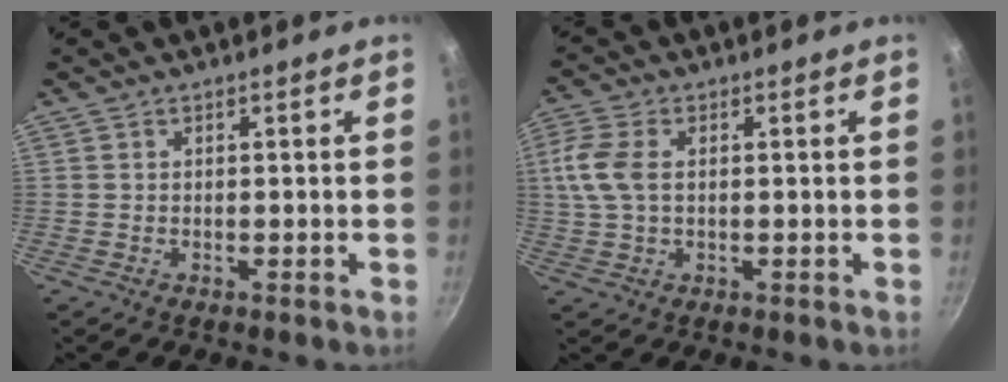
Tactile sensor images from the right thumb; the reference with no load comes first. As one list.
[{"total": 7.3, "force": [1.0, 4.4, 5.7], "torque": [-0.129, 0.011, 0.014]}]